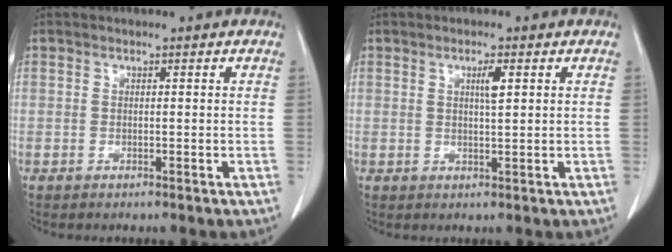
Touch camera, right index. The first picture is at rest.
{"total": 2.3, "force": [0.8, 0.1, 2.1], "torque": [-0.038, -0.002, 0.014]}